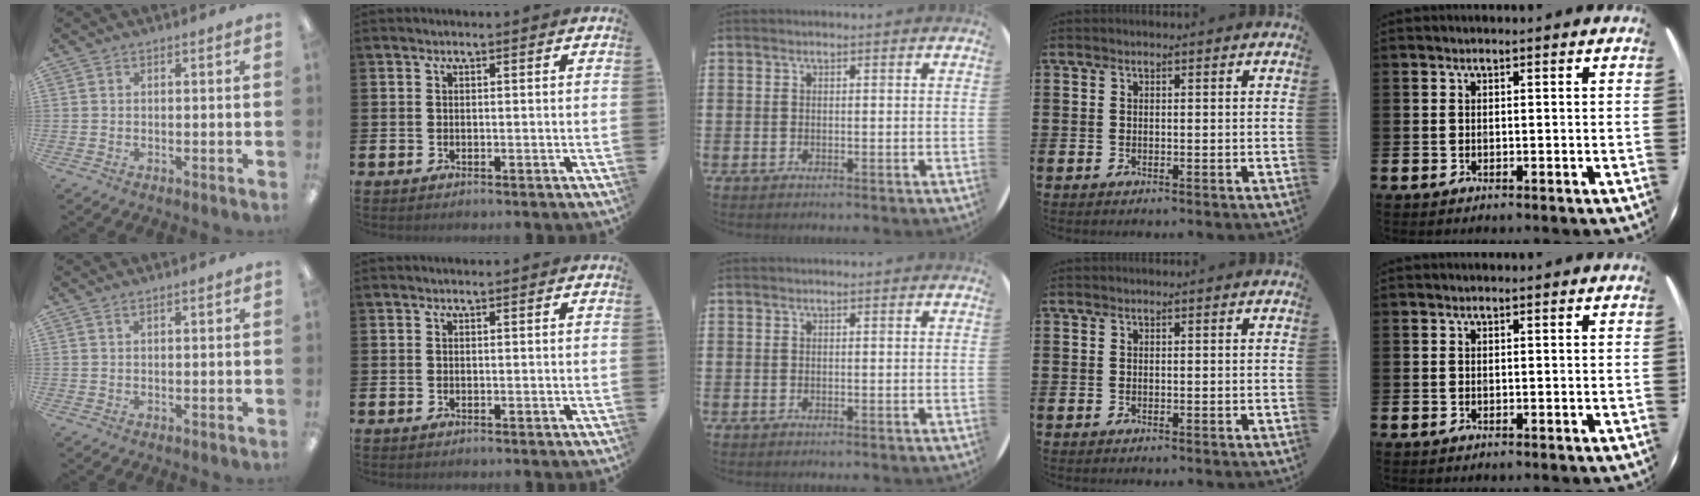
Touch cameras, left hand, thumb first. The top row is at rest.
{"thumb": {"total": 0.9, "force": [0.7, 0.1, 0.6], "torque": [-0.013, 0.001, 0.013]}}